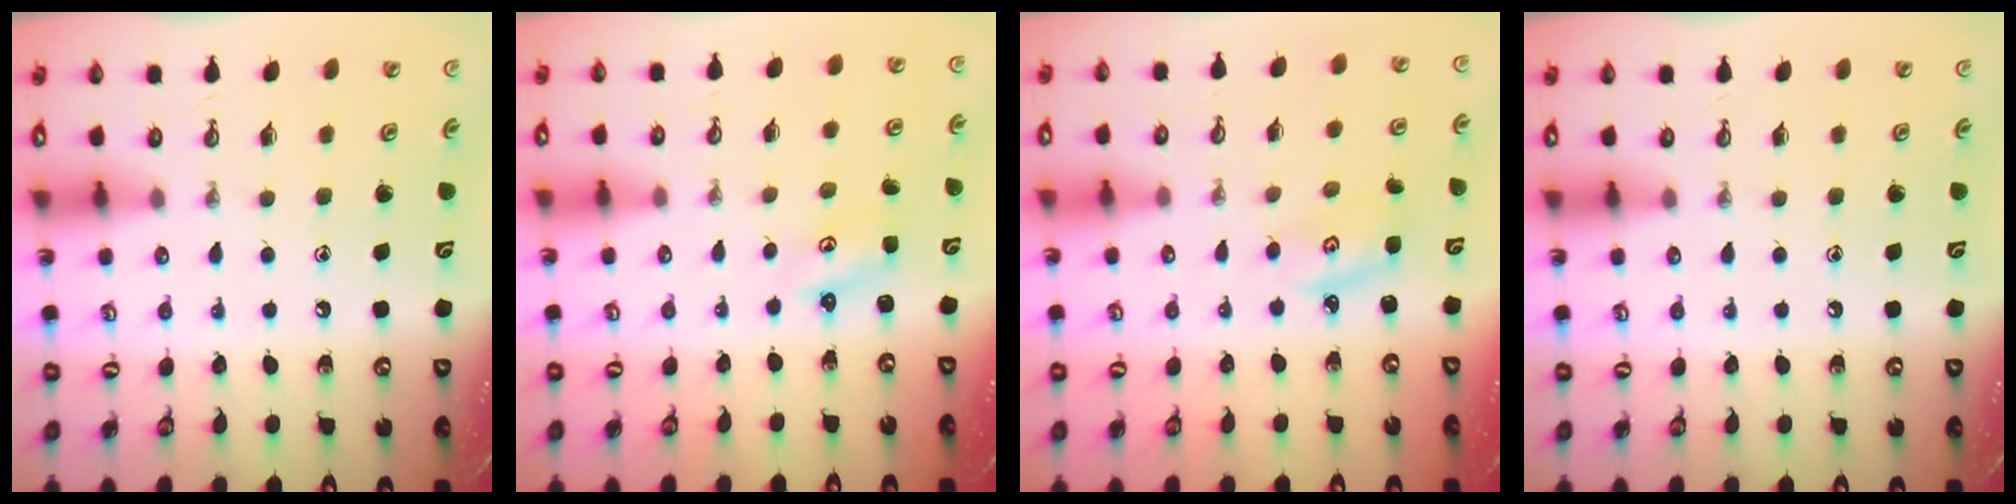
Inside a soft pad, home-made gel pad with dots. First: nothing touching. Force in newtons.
{"total": 1.7, "press": 1.7, "slide": 0.3}
{"total": 2.8, "press": 2.8, "slide": 0.4}
{"total": 0.0}